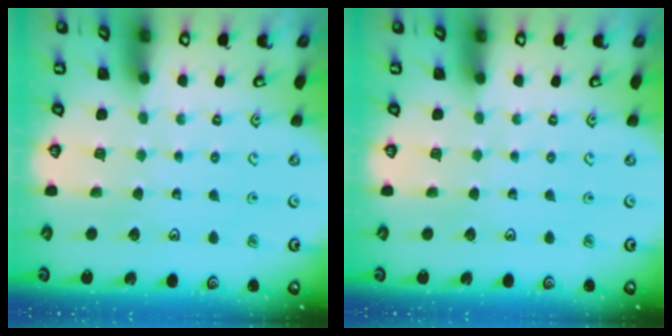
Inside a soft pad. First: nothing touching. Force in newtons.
{"total": 0.0}